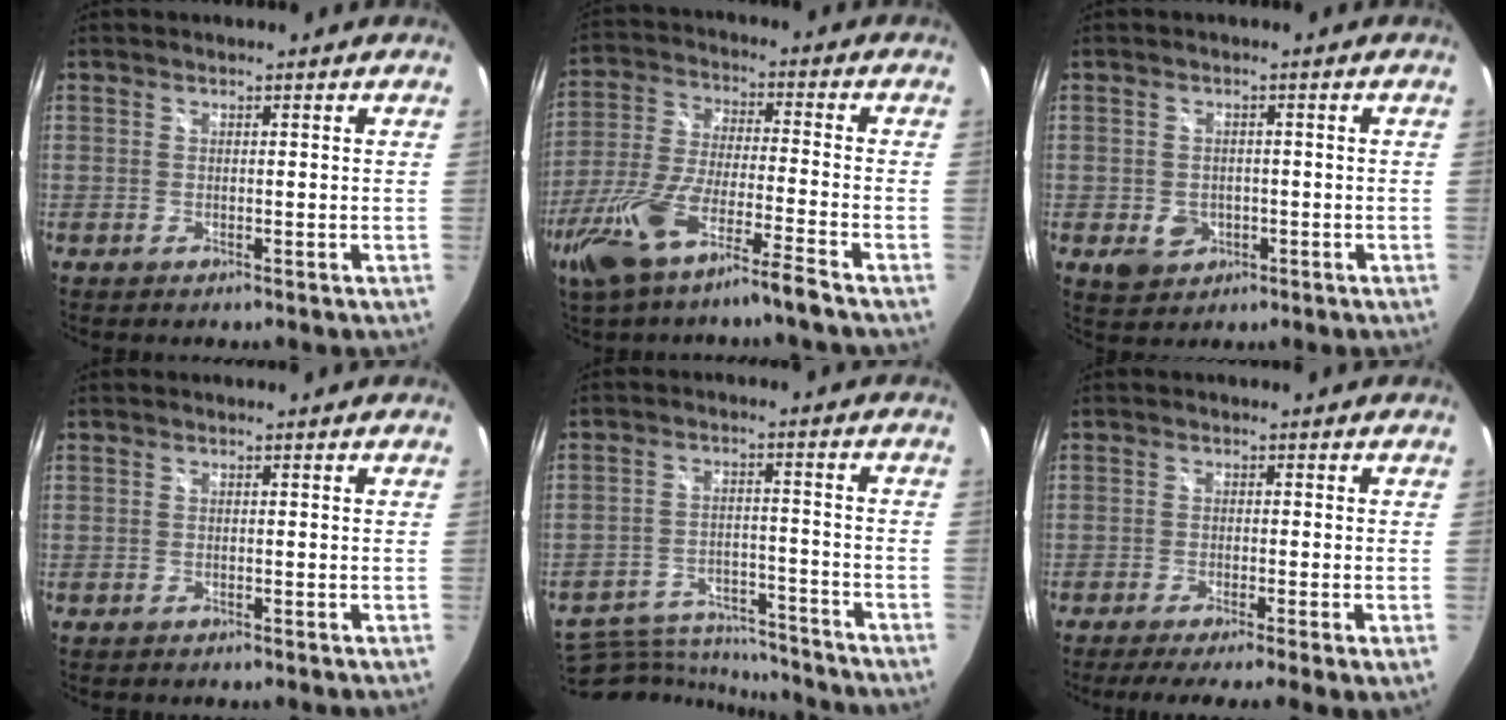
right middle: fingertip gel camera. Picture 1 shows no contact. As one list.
[{"total": 13.9, "force": [-9.6, 0.8, 10.0], "torque": [-0.218, -0.028, -0.178]}, {"total": 4.8, "force": [-1.6, 4.0, 2.1], "torque": [-0.046, -0.001, -0.015]}, {"total": 0.7, "force": [-0.6, 0.2, 0.2], "torque": [-0.005, -0.002, -0.011]}, {"total": 15.8, "force": [-14.7, 3.5, 4.5], "torque": [-0.100, -0.006, -0.221]}, {"total": 7.1, "force": [-4.5, -0.4, 5.5], "torque": [-0.094, -0.032, -0.069]}]